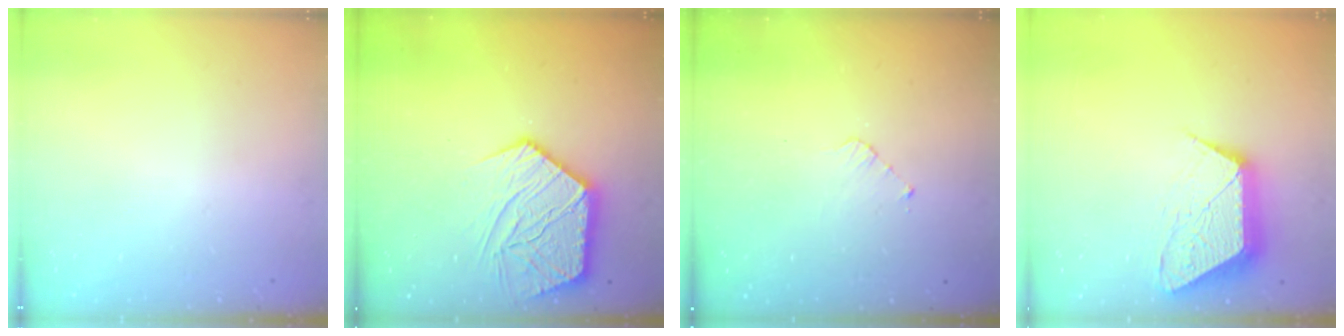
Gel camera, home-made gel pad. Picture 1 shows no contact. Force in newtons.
{"total": 16.2, "press": 16.1, "slide": 1.1}
{"total": 2.8, "press": 2.8, "slide": 0.2}
{"total": 12.3, "press": 12.2, "slide": 0.7}